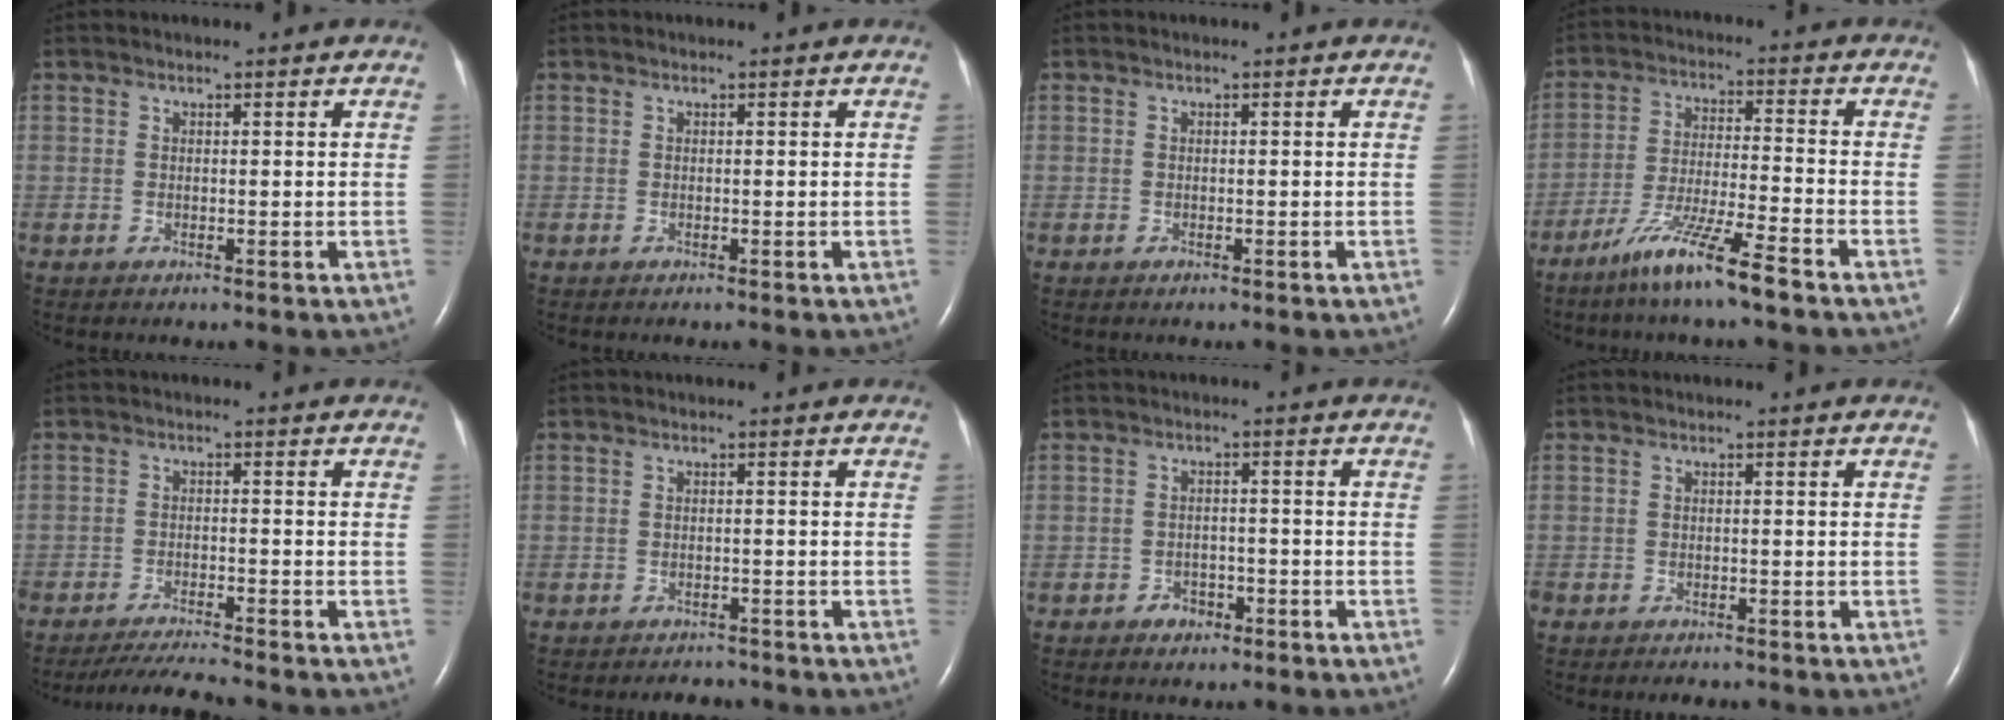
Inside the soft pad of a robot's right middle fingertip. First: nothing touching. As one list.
[{"total": 0.0}, {"total": 0.0}, {"total": 9.8, "force": [-7.0, -0.6, 6.9], "torque": [-0.132, -0.030, -0.136]}, {"total": 5.7, "force": [-5.3, -0.9, 1.8], "torque": [-0.029, -0.020, -0.093]}, {"total": 2.4, "force": [-2.3, 0.9, 0.1], "torque": [-0.006, -0.003, -0.031]}, {"total": 2.5, "force": [-1.6, 1.6, 0.9], "torque": [-0.010, 0.007, -0.021]}, {"total": 2.3, "force": [-2.0, 0.8, 0.8], "torque": [-0.013, -0.004, -0.023]}]